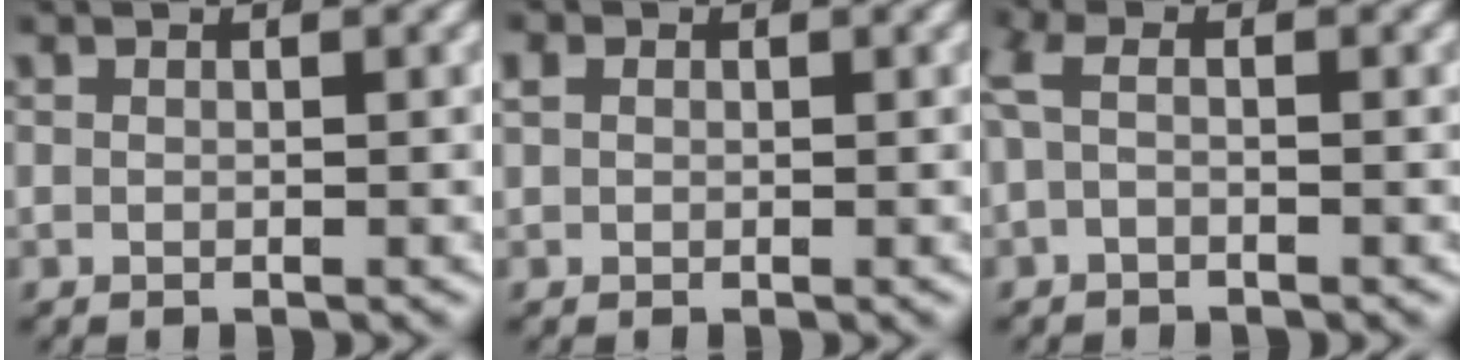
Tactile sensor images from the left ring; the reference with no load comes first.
{"total": 0.9, "force": [0.2, 0.8, 0.4], "torque": [-0.015, -0.005, 0.008]}
{"total": 1.4, "force": [-0.1, 0.5, 1.3], "torque": [-0.037, -0.001, -0.002]}